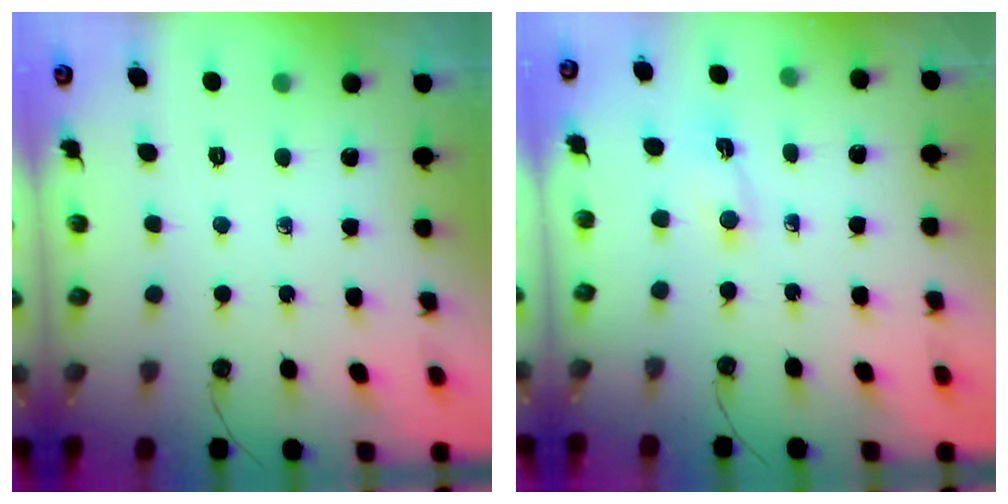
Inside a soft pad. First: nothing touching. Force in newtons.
{"total": 1.1, "press": 1.0, "slide": 0.6}